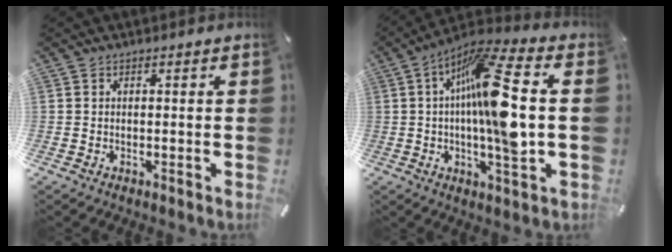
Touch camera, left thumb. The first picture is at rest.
{"total": 17.0, "force": [0.6, 3.6, 16.6], "torque": [-0.301, -0.005, 0.000]}